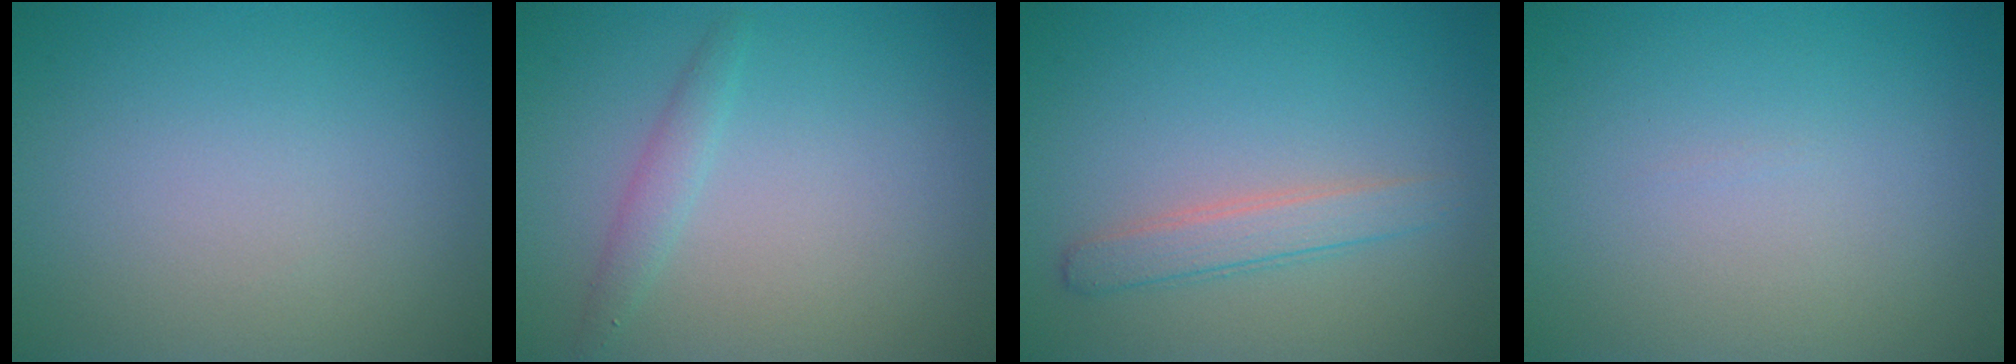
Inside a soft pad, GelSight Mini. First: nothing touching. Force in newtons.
{"total": 1.4, "press": 1.4, "slide": 0.1}
{"total": 2.2, "press": 2.2, "slide": 0.1}
{"total": 0.0}